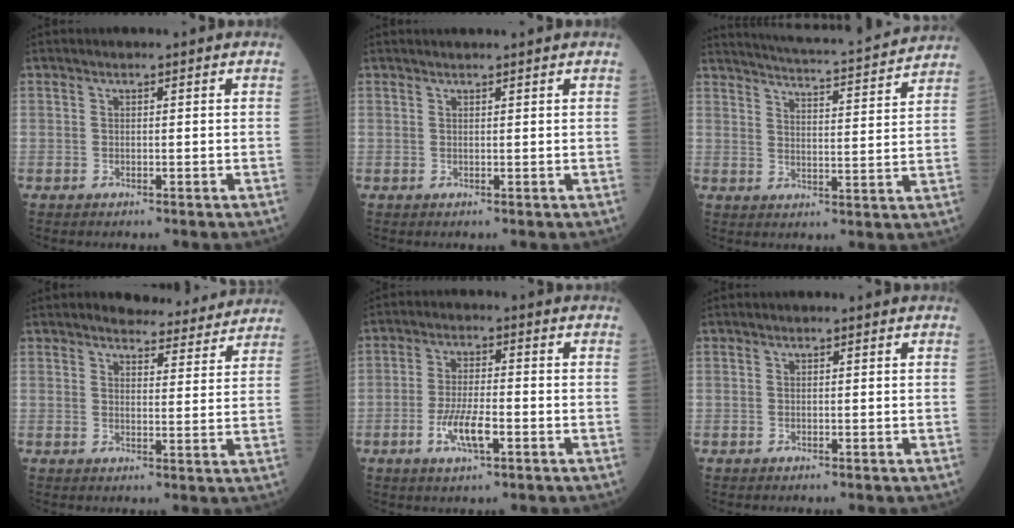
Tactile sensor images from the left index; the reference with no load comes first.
{"total": 2.3, "force": [2.2, 0.0, 0.7], "torque": [-0.005, 0.018, 0.031]}
{"total": 17.6, "force": [16.5, 0.7, 5.9], "torque": [-0.103, -0.013, 0.218]}
{"total": 7.6, "force": [7.3, 1.8, 1.0], "torque": [-0.005, -0.008, 0.081]}
{"total": 6.0, "force": [-2.5, 1.4, 5.3], "torque": [-0.108, -0.005, -0.046]}
{"total": 0.0}